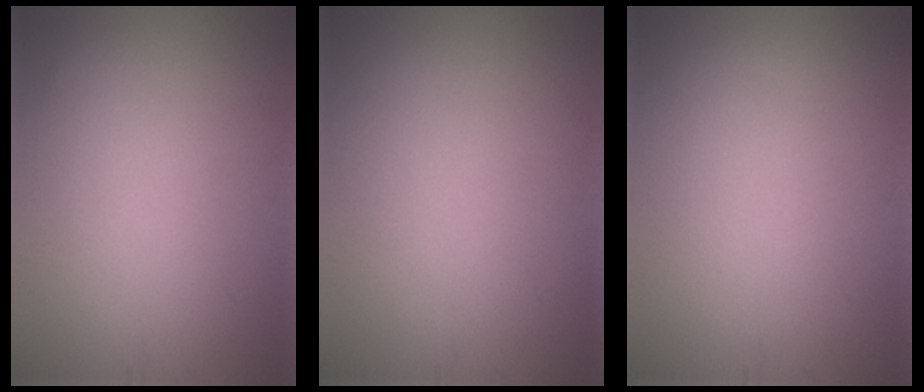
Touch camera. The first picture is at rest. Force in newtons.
{"total": 0.0}
{"total": 0.0}